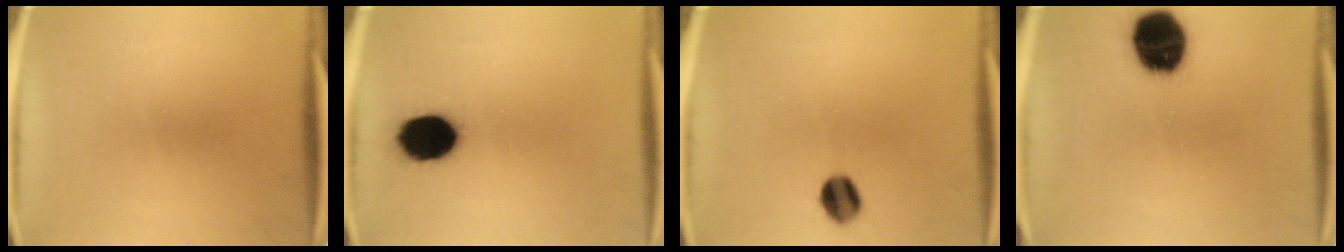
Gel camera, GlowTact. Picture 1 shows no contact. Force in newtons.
{"total": 11.6}
{"total": 6.2}
{"total": 16.1}